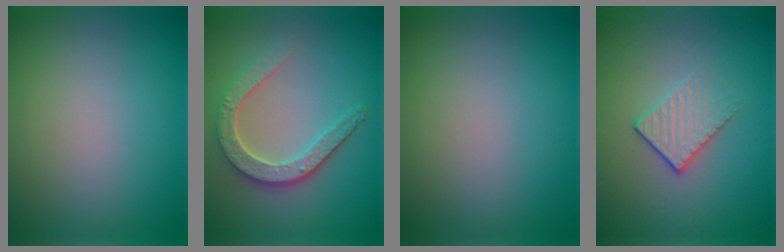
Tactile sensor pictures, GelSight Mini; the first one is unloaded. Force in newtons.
{"total": 4.2, "press": 3.5, "slide": 2.3}
{"total": 0.0}
{"total": 1.8, "press": 1.4, "slide": 1.1}